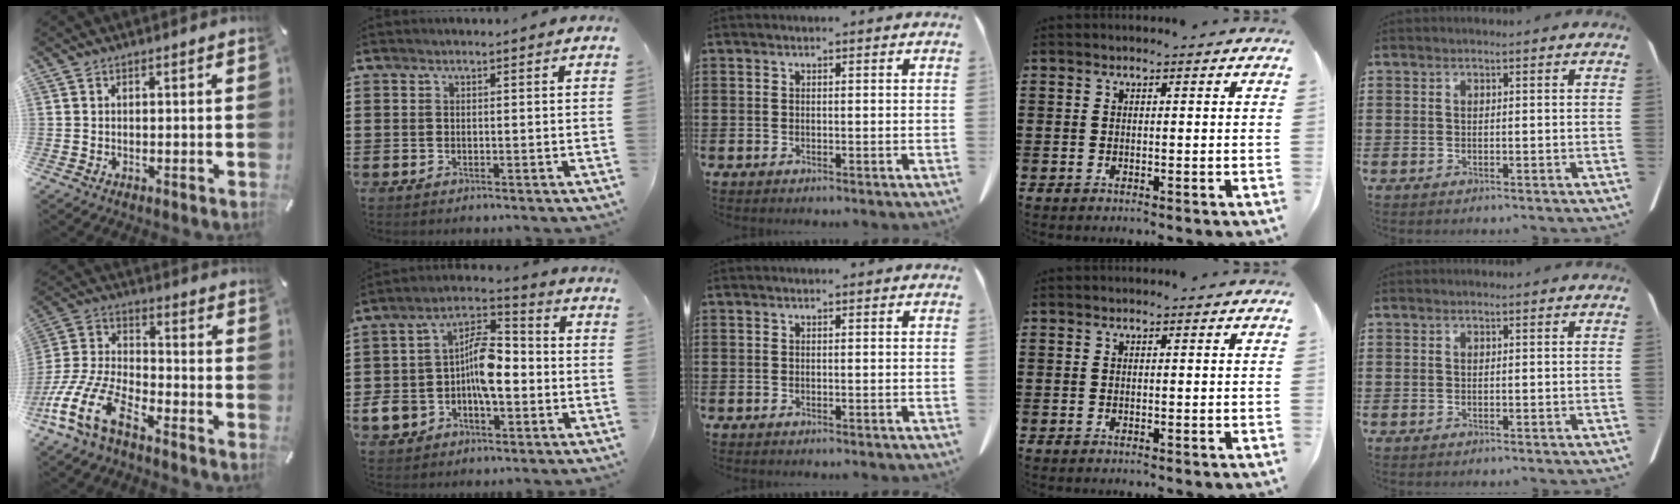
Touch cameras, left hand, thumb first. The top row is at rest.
{"thumb": {"total": 15.1, "force": [-10.5, 5.8, 9.2], "torque": [-0.198, 0.035, -0.195]}, "index": {"total": 10.6, "force": [-2.0, 6.1, 8.4], "torque": [-0.182, 0.010, -0.040]}}